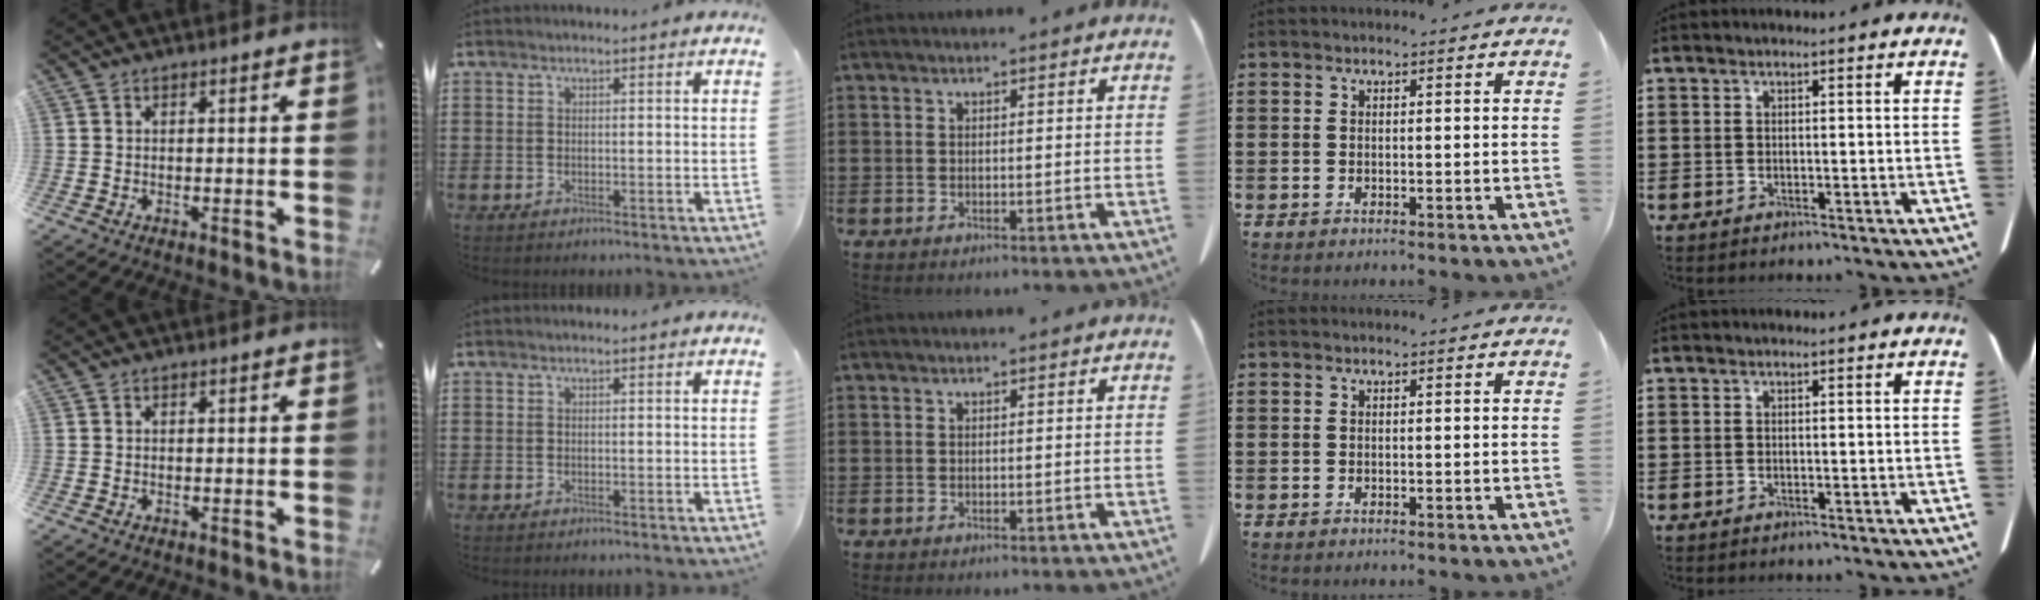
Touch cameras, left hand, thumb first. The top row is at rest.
{}